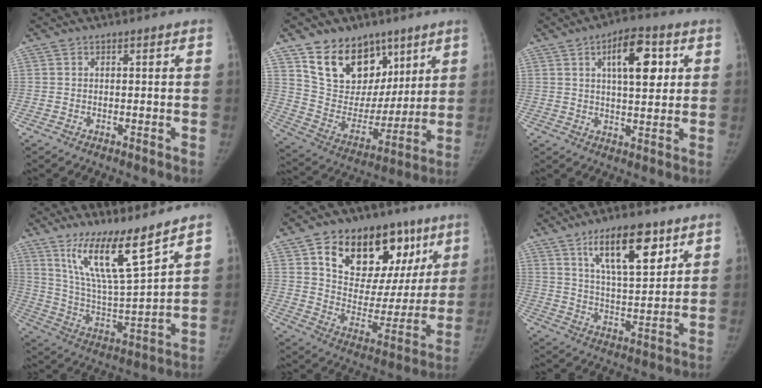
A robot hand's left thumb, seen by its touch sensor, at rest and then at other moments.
{"total": 19.0, "force": [11.2, 13.1, 7.9], "torque": [-0.084, -0.053, 0.207]}
{"total": 11.0, "force": [3.8, 4.9, 9.1], "torque": [-0.110, -0.007, 0.056]}
{"total": 14.9, "force": [10.4, 2.0, 10.4], "torque": [-0.177, -0.074, 0.204]}
{"total": 24.7, "force": [12.0, 15.1, 15.4], "torque": [-0.174, -0.010, 0.193]}
{"total": 14.5, "force": [7.9, 5.4, 10.9], "torque": [-0.151, -0.040, 0.135]}